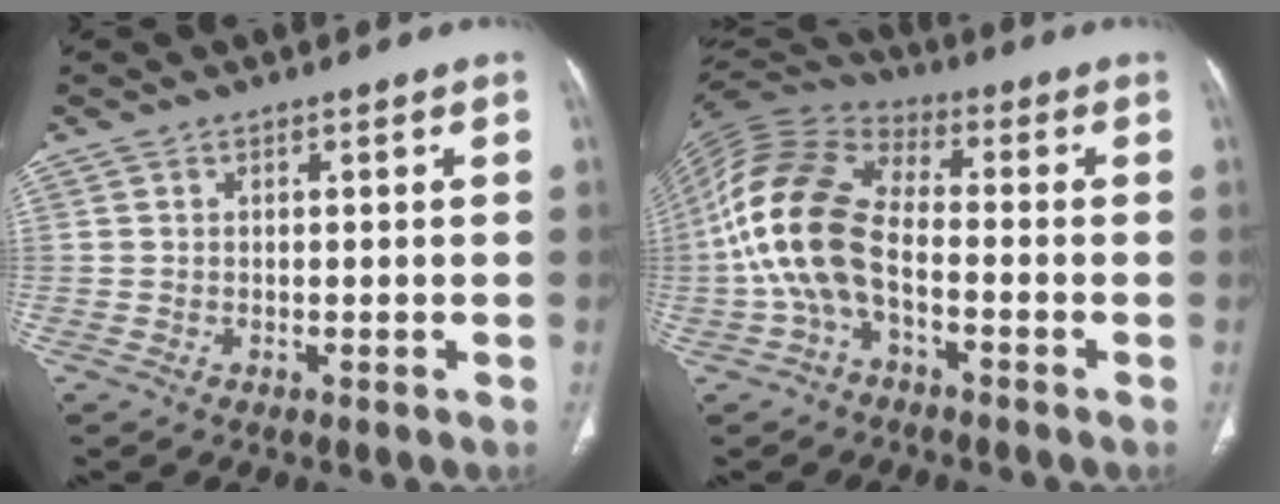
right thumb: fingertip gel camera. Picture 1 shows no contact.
{"total": 17.2, "force": [-3.1, 10.0, 13.7], "torque": [-0.288, 0.032, -0.060]}